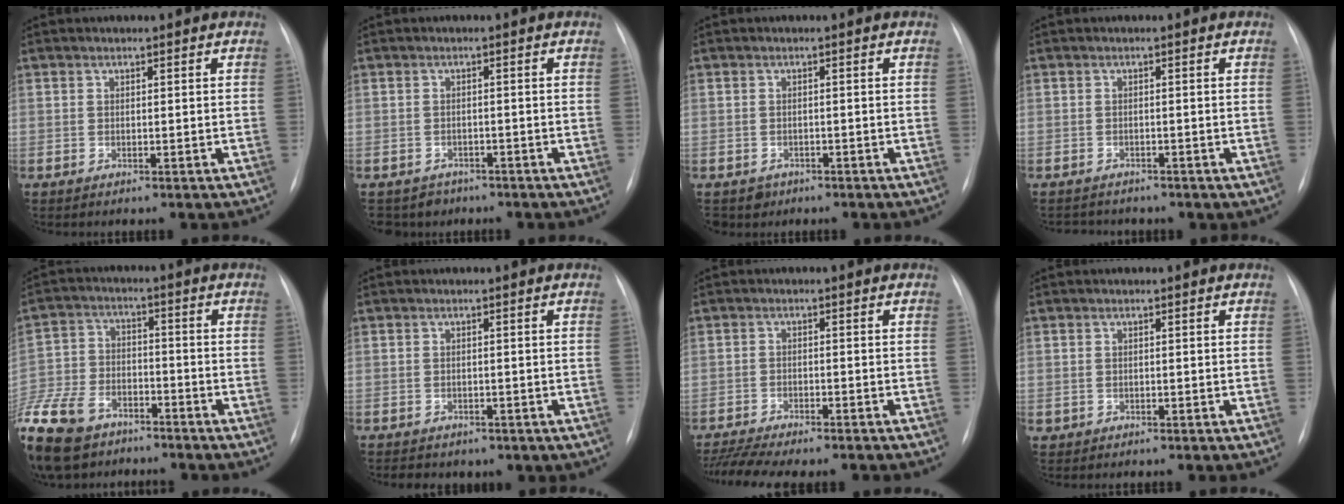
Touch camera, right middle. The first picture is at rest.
{"total": 3.5, "force": [-2.6, 2.3, -0.5], "torque": [0.009, 0.004, -0.041]}
{"total": 2.8, "force": [-1.7, 2.2, 0.0], "torque": [0.003, 0.003, -0.026]}
{"total": 4.4, "force": [-3.6, 2.3, 0.9], "torque": [-0.020, 0.002, -0.039]}
{"total": 17.0, "force": [-12.1, 8.7, 8.2], "torque": [-0.218, -0.025, -0.216]}
{"total": 5.6, "force": [-4.0, 3.4, 2.1], "torque": [-0.035, 0.008, -0.033]}
{"total": 10.8, "force": [-9.6, 1.4, 4.7], "torque": [-0.072, -0.002, -0.139]}
{"total": 0.6, "force": [-0.2, 0.5, 0.0], "torque": [-0.006, 0.002, -0.002]}